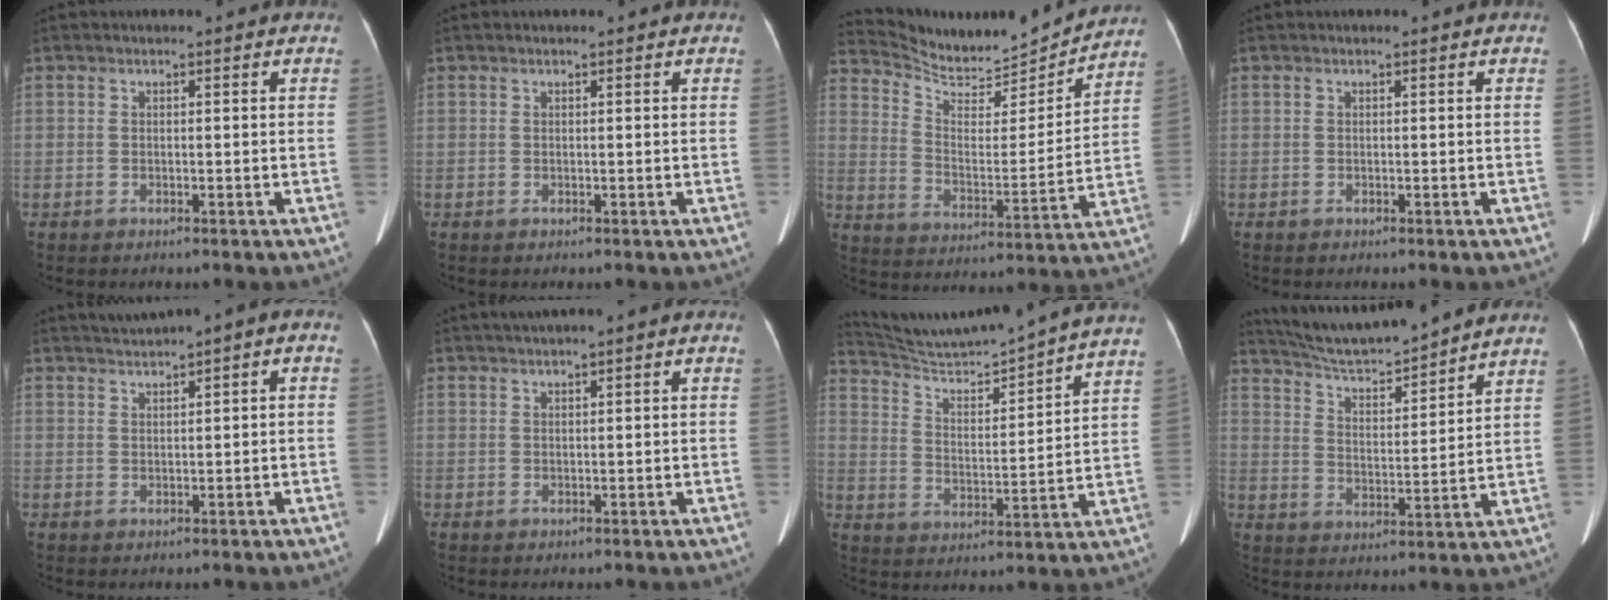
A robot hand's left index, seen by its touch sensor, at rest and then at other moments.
{"total": 0.0}
{"total": 15.1, "force": [14.9, 1.9, 2.1], "torque": [-0.045, -0.020, 0.229]}
{"total": 0.0}
{"total": 4.2, "force": [1.9, 0.7, 3.7], "torque": [-0.059, 0.028, 0.031]}
{"total": 2.6, "force": [1.2, 0.4, 2.3], "torque": [-0.039, 0.016, 0.019]}
{"total": 16.6, "force": [15.4, -2.3, 5.7], "torque": [-0.106, -0.025, 0.239]}
{"total": 12.4, "force": [11.7, -0.3, 4.2], "torque": [-0.079, 0.007, 0.202]}